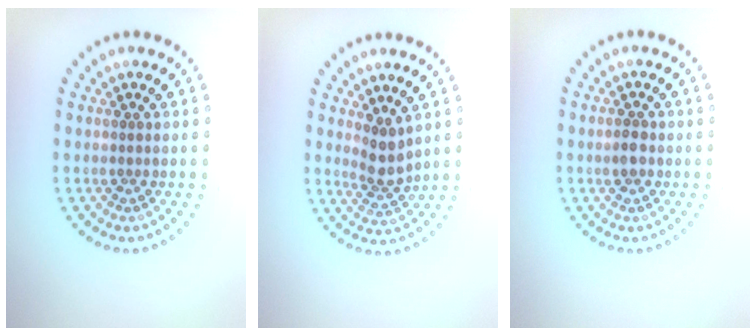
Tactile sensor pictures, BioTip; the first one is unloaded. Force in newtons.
{"total": 2.6, "press": 2.0, "slide": 1.6}
{"total": 1.4, "press": 1.4, "slide": 0.1}